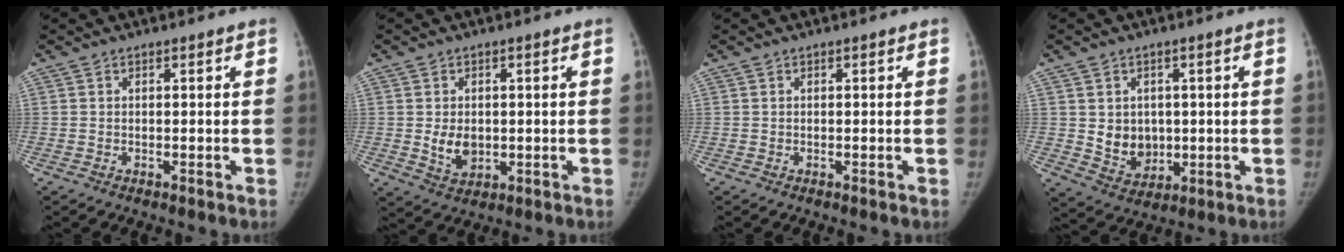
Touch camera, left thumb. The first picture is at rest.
{"total": 5.1, "force": [-0.2, 3.7, 3.5], "torque": [-0.043, -0.007, 0.005]}
{"total": 0.0}
{"total": 7.2, "force": [0.3, 6.0, 4.0], "torque": [-0.030, -0.009, 0.022]}